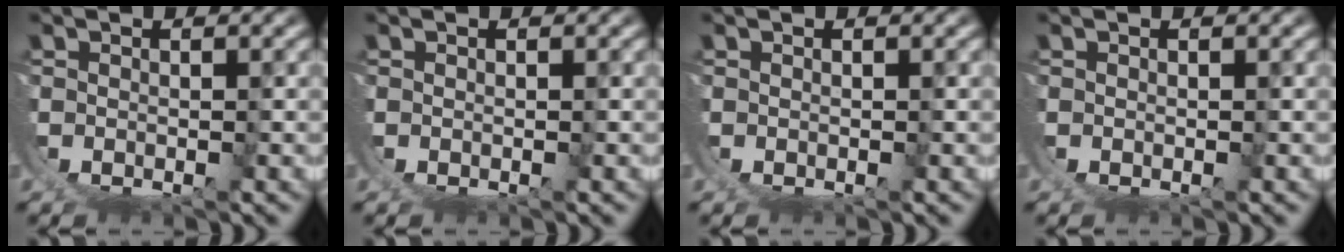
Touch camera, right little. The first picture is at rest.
{"total": 0.0}
{"total": 0.0}
{"total": 0.0}